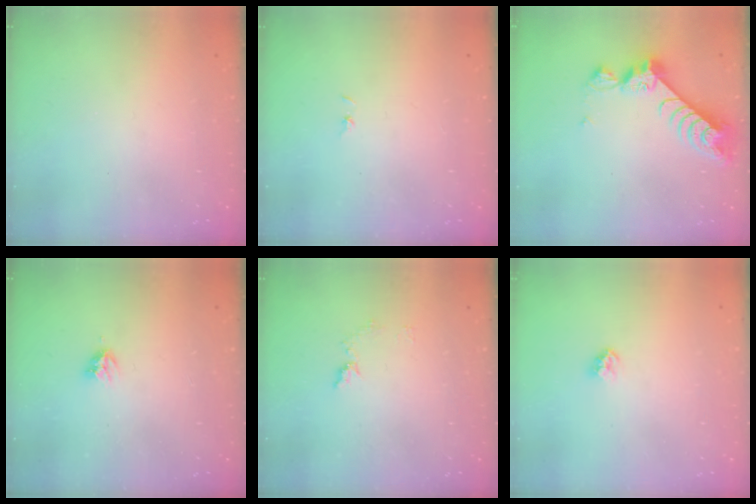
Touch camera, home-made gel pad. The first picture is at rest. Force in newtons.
{"total": 0.7, "press": 0.7, "slide": 0.1}
{"total": 9.4, "press": 9.4, "slide": 0.9}
{"total": 3.5, "press": 3.4, "slide": 0.5}
{"total": 6.4, "press": 6.4, "slide": 0.7}
{"total": 2.4, "press": 2.4, "slide": 0.1}